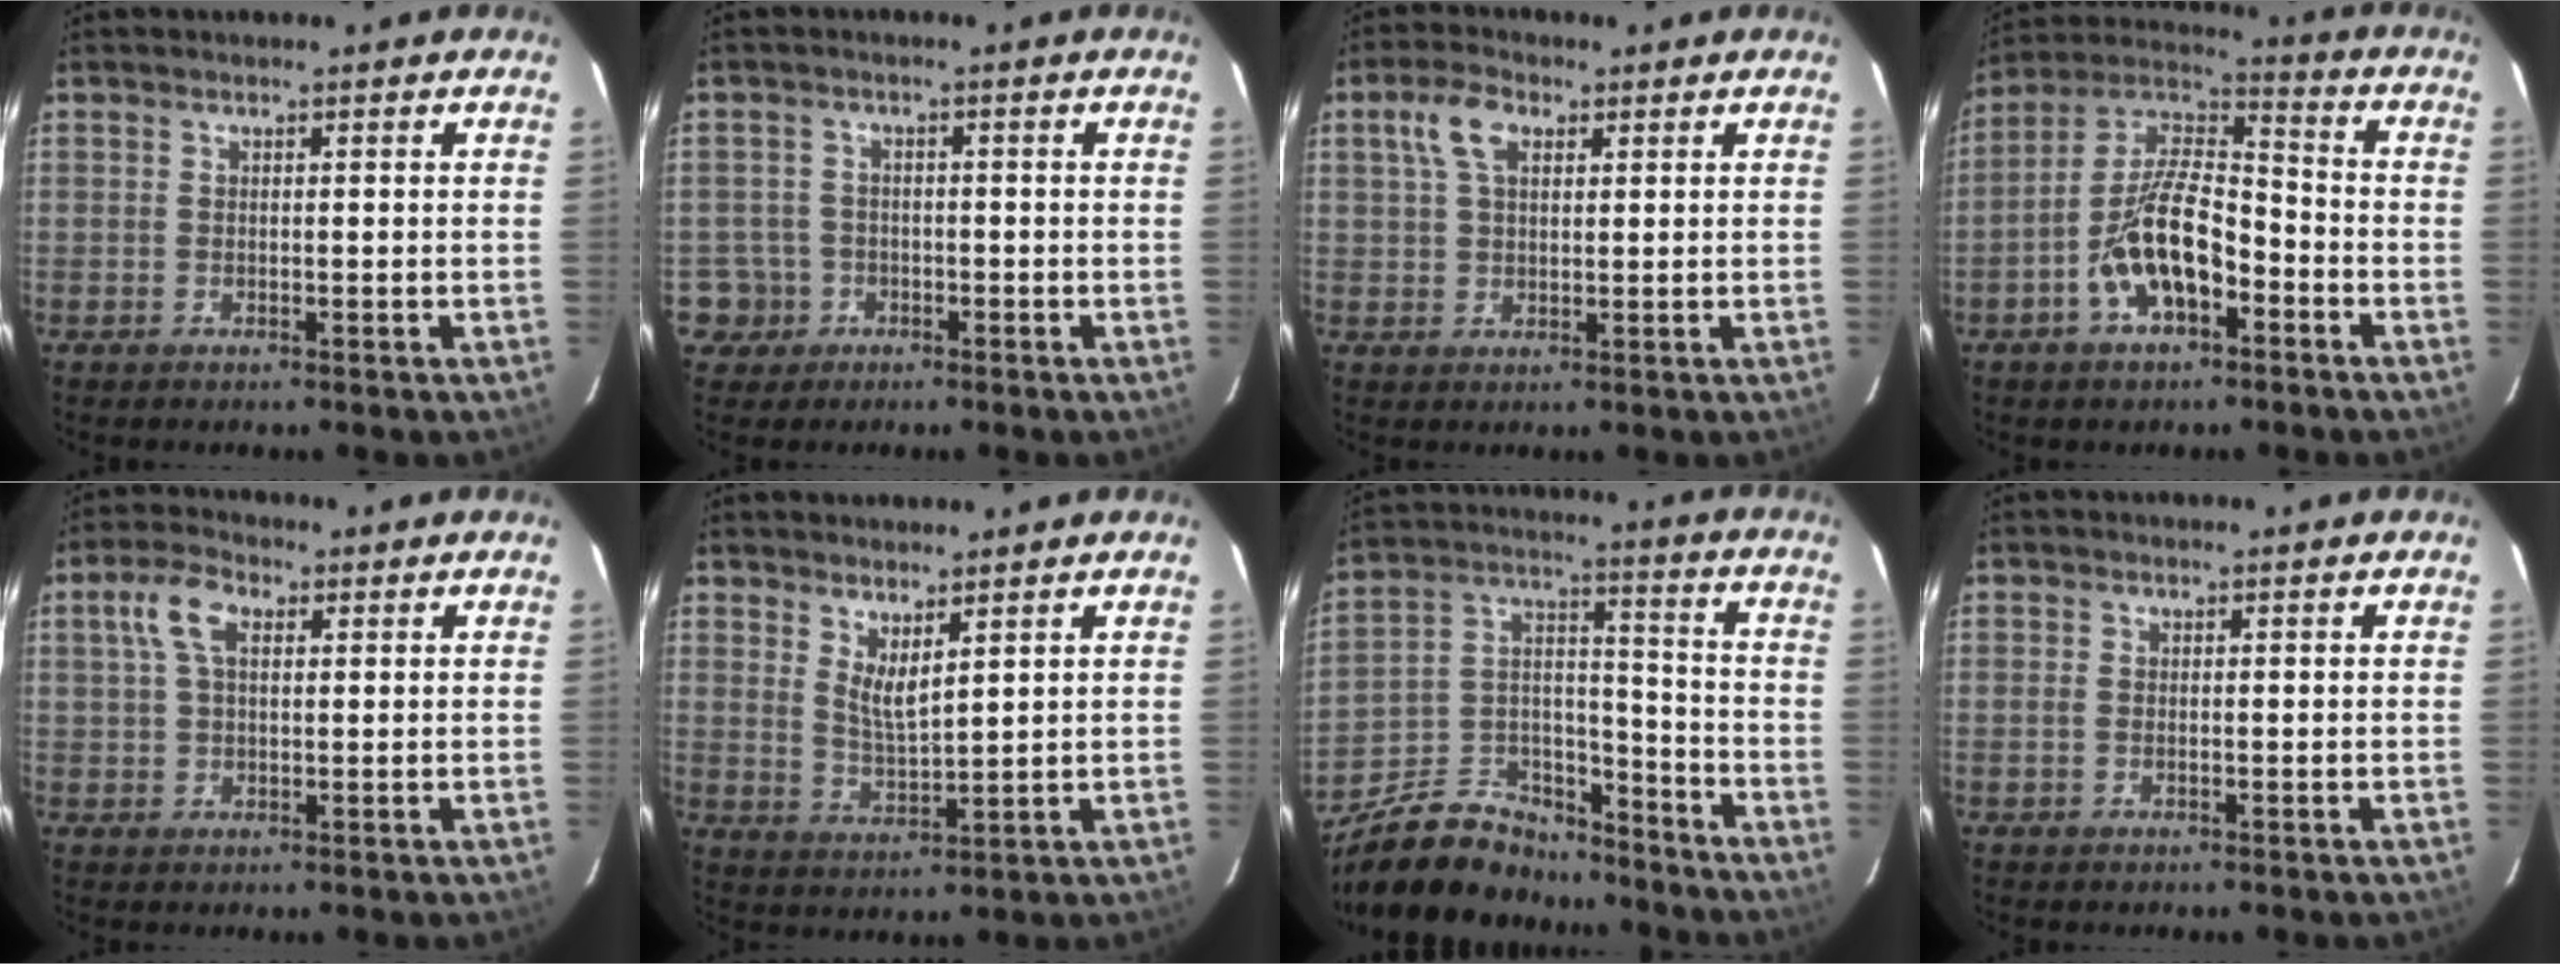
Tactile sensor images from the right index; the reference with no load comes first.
{"total": 4.5, "force": [-1.7, 4.1, -0.1], "torque": [-0.003, 0.024, -0.030]}
{"total": 5.8, "force": [2.3, 3.2, 4.2], "torque": [-0.084, 0.019, 0.045]}
{"total": 13.9, "force": [-5.8, 6.1, 11.0], "torque": [-0.220, 0.011, -0.106]}
{"total": 5.8, "force": [1.9, 3.2, 4.5], "torque": [-0.092, 0.020, 0.035]}
{"total": 4.6, "force": [3.1, 1.0, 3.2], "torque": [-0.057, -0.012, 0.056]}
{"total": 17.7, "force": [-13.6, 8.9, 7.2], "torque": [-0.158, 0.049, -0.214]}
{"total": 0.8, "force": [-0.2, 0.5, 0.6], "torque": [-0.014, 0.000, -0.006]}